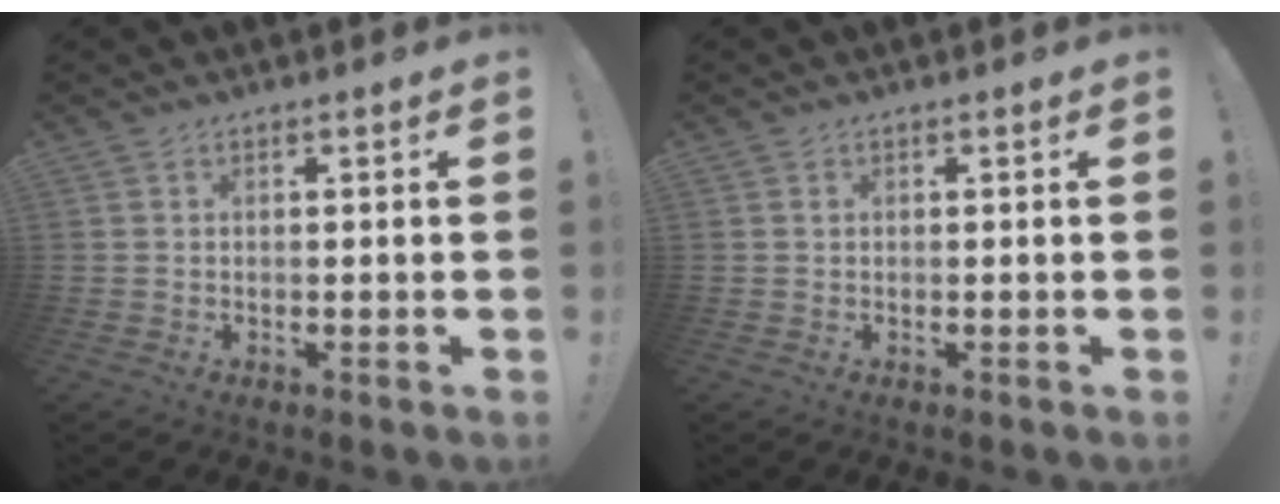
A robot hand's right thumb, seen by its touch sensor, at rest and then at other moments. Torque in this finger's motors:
{"motor_torque": [0.05, 0.13, -0.03, 0.12, 0.00]}